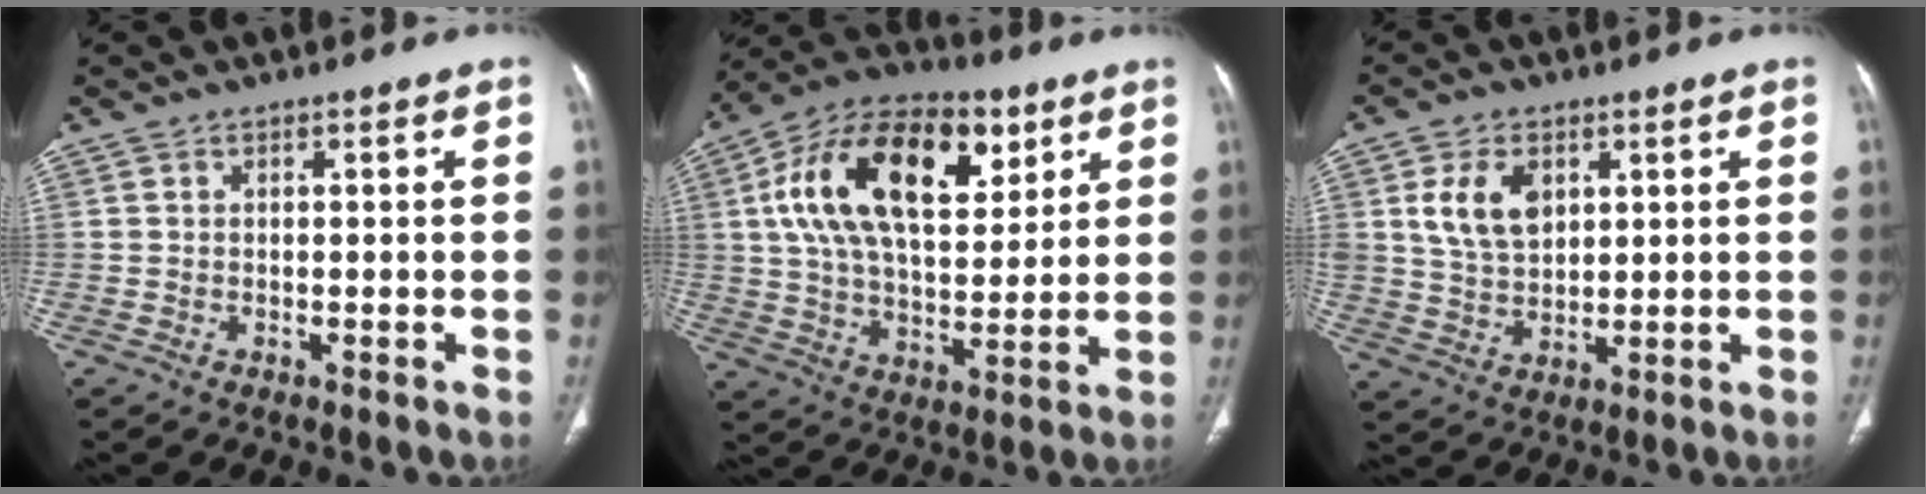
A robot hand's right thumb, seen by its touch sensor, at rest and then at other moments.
{"total": 23.8, "force": [8.3, 13.1, 18.1], "torque": [-0.299, -0.002, 0.137]}
{"total": 8.9, "force": [3.1, 5.9, 5.9], "torque": [-0.096, -0.012, 0.067]}